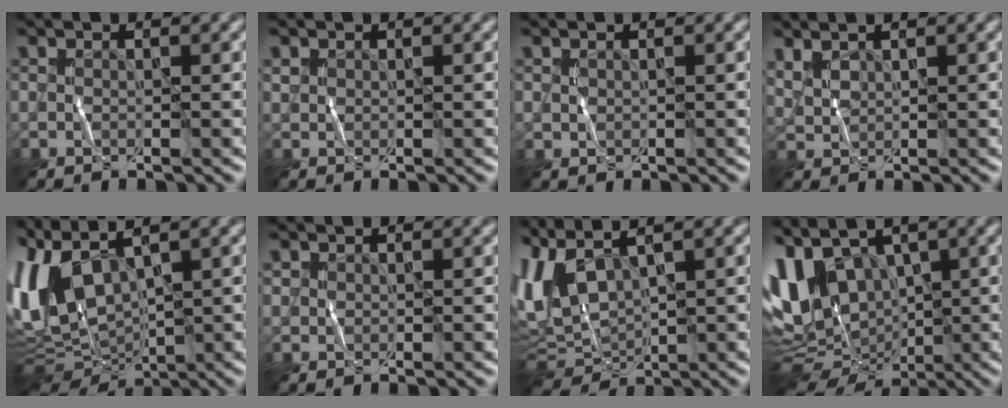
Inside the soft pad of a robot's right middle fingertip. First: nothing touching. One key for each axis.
{"total": 0.6, "fx": 0.4, "fy": 0.5, "fz": 0.1, "tx": -0.001, "ty": 0.000, "tz": 0.009}
{"total": 1.5, "fx": 1.0, "fy": -0.9, "fz": -0.5, "tx": 0.006, "ty": 0.001, "tz": 0.019}
{"total": 2.3, "fx": 2.3, "fy": -0.3, "fz": 0.2, "tx": -0.016, "ty": 0.008, "tz": 0.048}
{"total": 10.1, "fx": 2.0, "fy": 4.2, "fz": 9.0, "tx": -0.218, "ty": 0.004, "tz": 0.047}
{"total": 0.6, "fx": 0.2, "fy": 0.6, "fz": 0.0, "tx": 0.004, "ty": 0.000, "tz": 0.002}
{"total": 7.2, "fx": 3.4, "fy": 2.3, "fz": 5.9, "tx": -0.146, "ty": 0.004, "tz": 0.065}
{"total": 12.9, "fx": 1.2, "fy": 8.0, "fz": 10.0, "tx": -0.191, "ty": 0.018, "tz": 0.045}